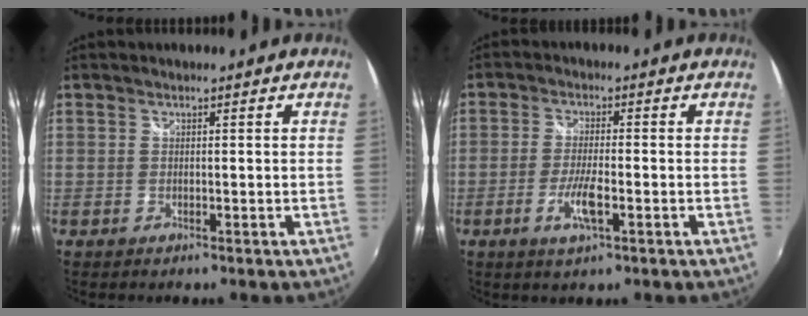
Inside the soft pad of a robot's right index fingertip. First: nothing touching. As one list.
[{"total": 5.7, "force": [-2.2, 1.1, 5.1], "torque": [-0.106, -0.008, -0.042]}]